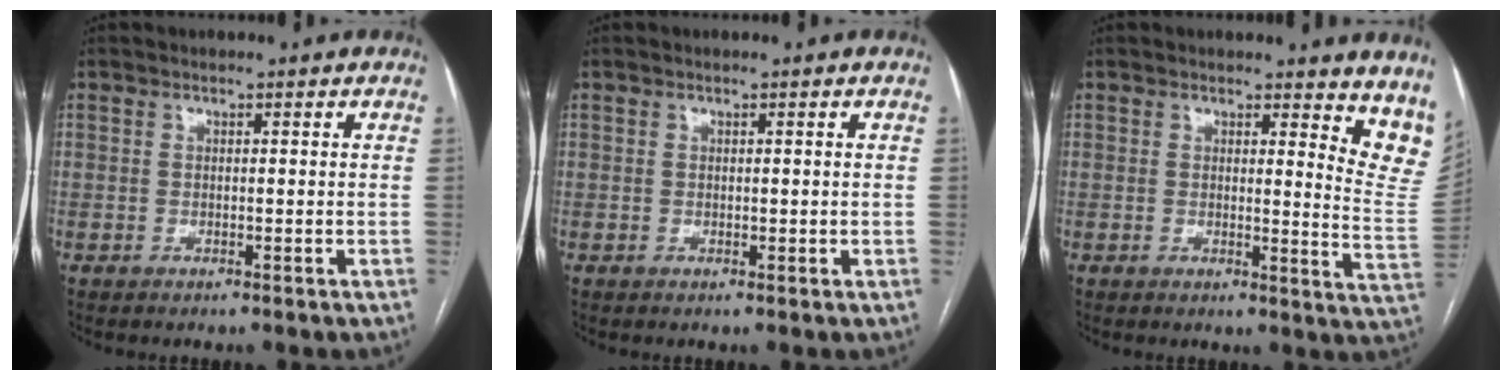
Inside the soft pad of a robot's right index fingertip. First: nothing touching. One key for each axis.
{"total": 0.6, "fx": 0.2, "fy": 0.4, "fz": 0.4, "tx": -0.004, "ty": -0.001, "tz": 0.003}
{"total": 9.2, "fx": 8.0, "fy": 2.1, "fz": 4.1, "tx": -0.018, "ty": -0.051, "tz": 0.057}